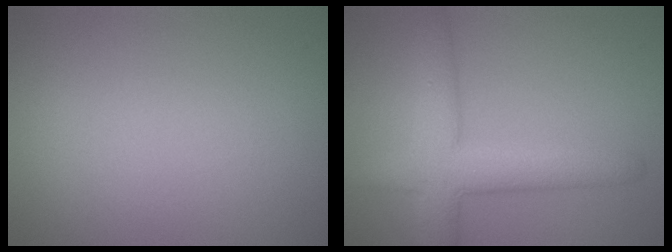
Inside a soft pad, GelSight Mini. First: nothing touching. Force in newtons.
{"total": 5.8, "press": 5.8, "slide": 0.2}